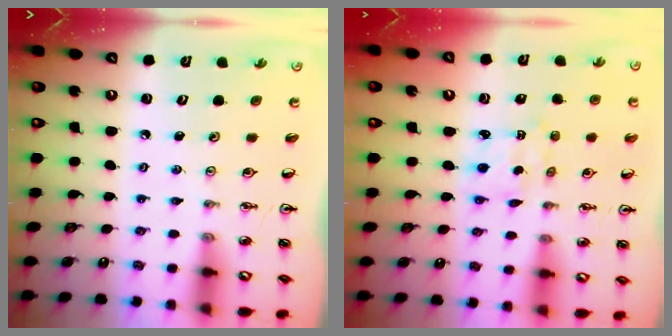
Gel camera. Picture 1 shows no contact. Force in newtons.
{"total": 1.9, "press": 1.8, "slide": 0.6}